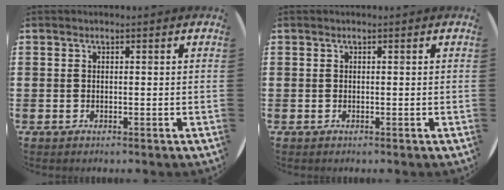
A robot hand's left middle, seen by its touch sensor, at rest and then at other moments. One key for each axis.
{"total": 0.0}